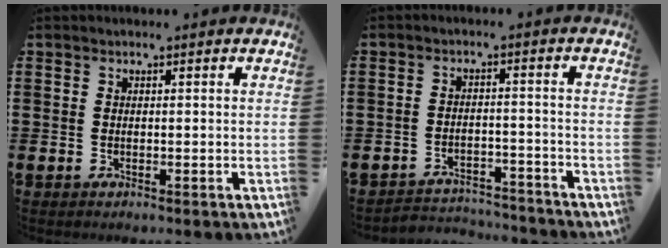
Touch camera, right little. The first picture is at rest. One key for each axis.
{"total": 3.2, "fx": -3.2, "fy": 0.4, "fz": 0.0, "tx": -0.006, "ty": 0.004, "tz": -0.069}